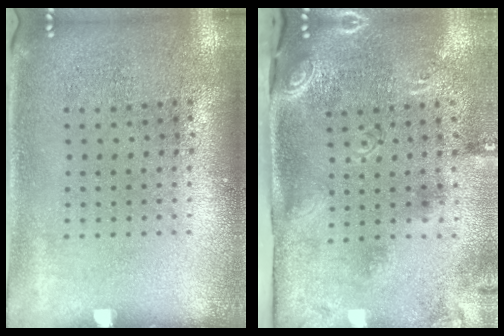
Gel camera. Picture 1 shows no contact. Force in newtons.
{"total": 2.8, "press": 1.7, "slide": 2.2}